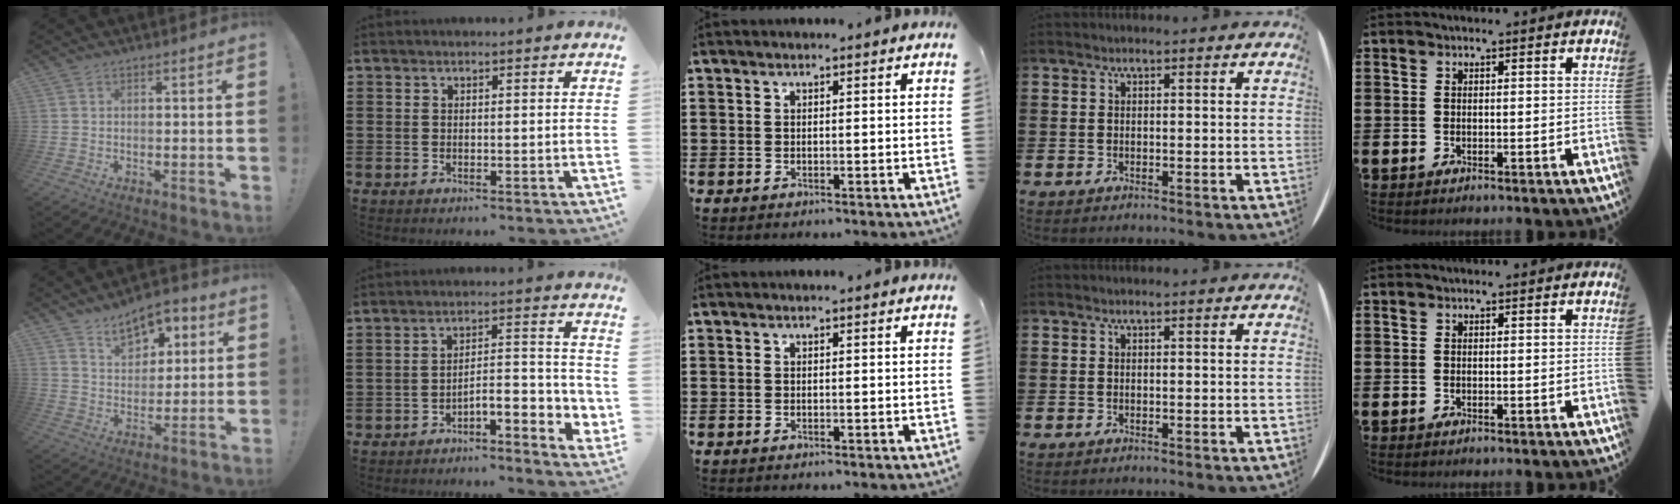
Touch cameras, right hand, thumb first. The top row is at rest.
{"thumb": {"total": 10.0, "force": [6.5, 6.0, 4.5], "torque": [-0.061, -0.038, 0.121]}, "index": {"total": 4.0, "force": [-3.1, 1.0, 2.3], "torque": [-0.042, 0.002, -0.065]}}